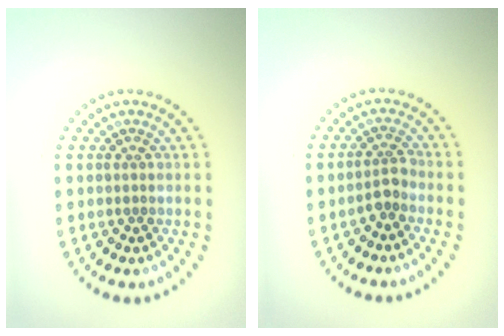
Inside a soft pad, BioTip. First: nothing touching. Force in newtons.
{"total": 1.7, "press": 1.3, "slide": 1.1}